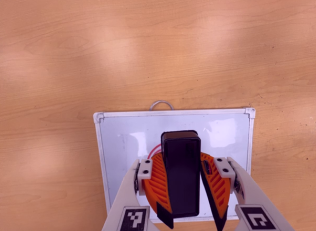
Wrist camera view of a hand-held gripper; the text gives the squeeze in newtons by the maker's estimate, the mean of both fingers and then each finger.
{"total": 9.9, "left": 10.5, "right": 9.4}